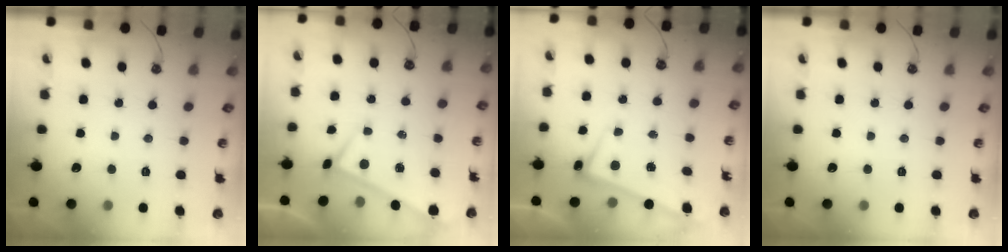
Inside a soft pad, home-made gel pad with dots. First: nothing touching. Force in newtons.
{"total": 0.0}
{"total": 2.6, "press": 2.5, "slide": 0.7}
{"total": 0.0}